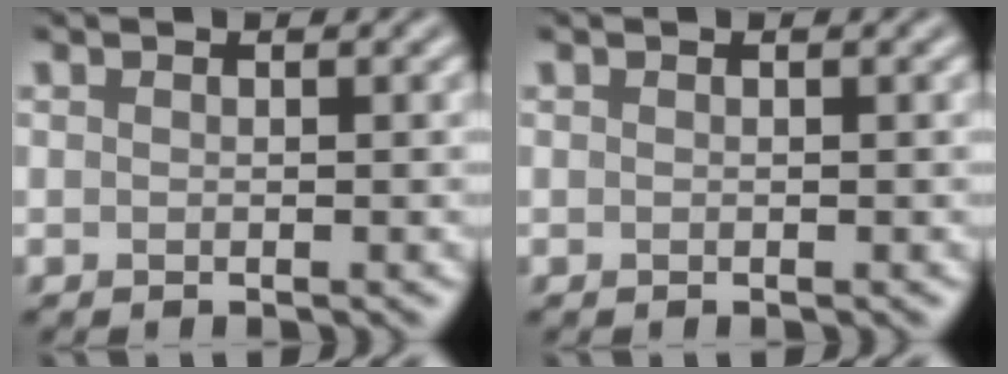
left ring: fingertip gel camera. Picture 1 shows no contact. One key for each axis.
{"total": 0.0}